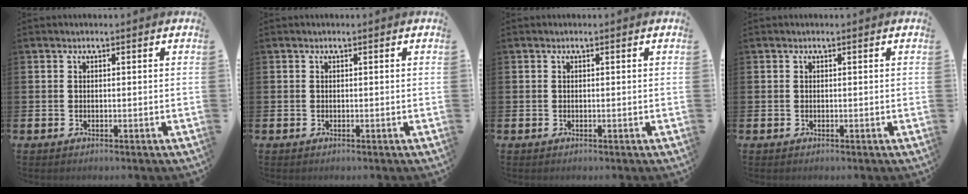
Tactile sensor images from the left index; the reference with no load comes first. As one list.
[{"total": 0.0}, {"total": 0.0}, {"total": 0.0}]